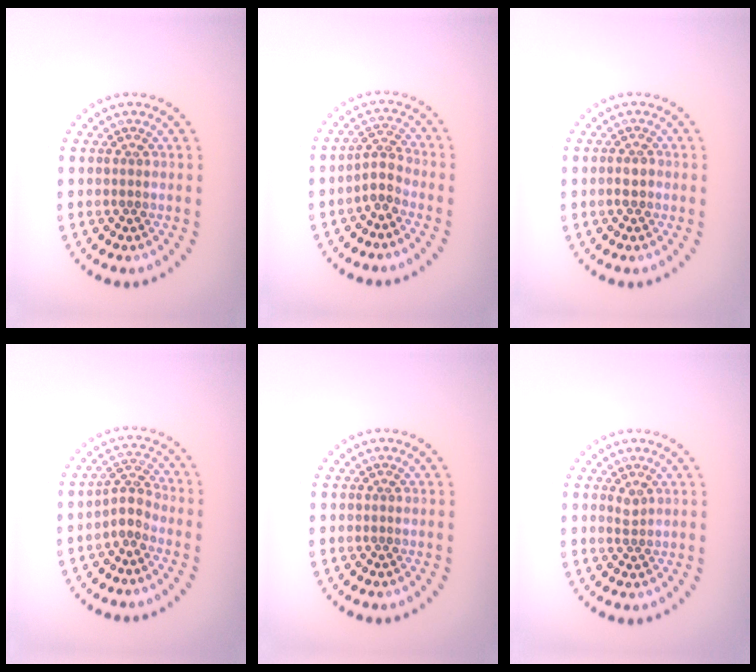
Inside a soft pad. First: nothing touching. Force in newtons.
{"total": 2.2, "press": 1.6, "slide": 1.4}
{"total": 1.2, "press": 1.1, "slide": 0.5}
{"total": 2.1, "press": 1.6, "slide": 1.4}
{"total": 0.0}
{"total": 1.0, "press": 0.8, "slide": 0.7}